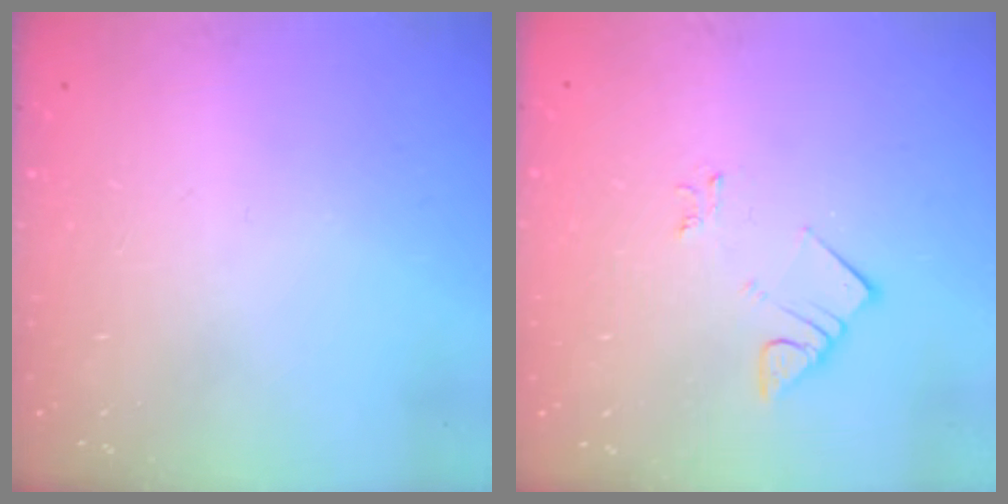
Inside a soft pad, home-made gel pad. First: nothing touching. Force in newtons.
{"total": 3.3, "press": 3.3, "slide": 0.1}